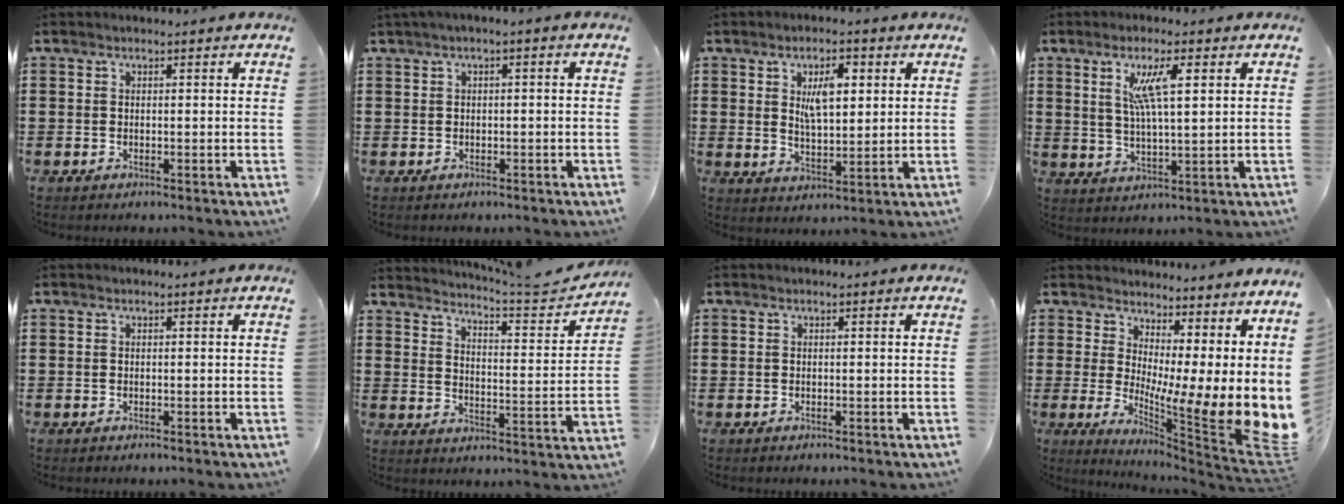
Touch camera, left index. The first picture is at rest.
{"total": 1.2, "force": [-0.5, 0.2, 1.1], "torque": [-0.015, -0.004, -0.009]}
{"total": 6.1, "force": [2.3, 2.6, 4.9], "torque": [-0.089, 0.004, 0.035]}
{"total": 6.8, "force": [2.9, 1.5, 6.0], "torque": [-0.127, 0.008, 0.048]}
{"total": 0.0}
{"total": 4.3, "force": [4.1, -0.1, 1.2], "torque": [-0.033, -0.037, 0.059]}
{"total": 0.0}
{"total": 7.9, "force": [0.1, 4.4, 6.6], "torque": [-0.085, -0.055, 0.006]}